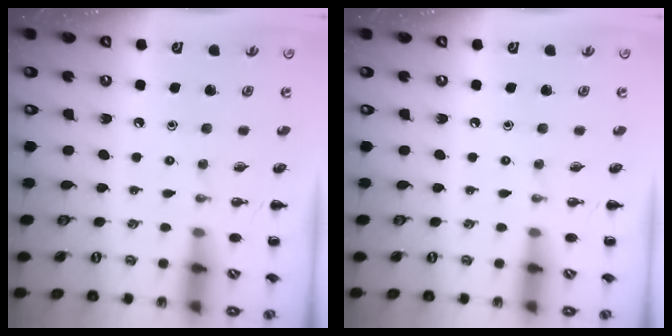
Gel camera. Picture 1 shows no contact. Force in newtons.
{"total": 0.0}